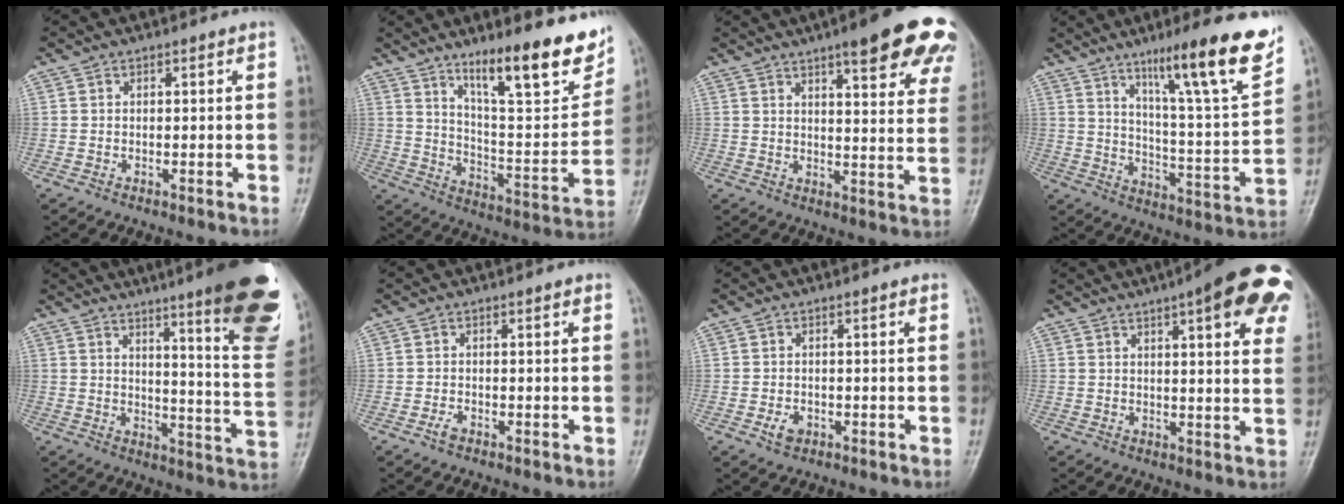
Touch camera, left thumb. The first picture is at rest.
{"total": 20.0, "force": [12.9, 4.5, 14.6], "torque": [-0.175, -0.071, 0.208]}
{"total": 19.7, "force": [12.3, 4.7, 14.6], "torque": [-0.157, -0.037, 0.144]}
{"total": 19.8, "force": [12.4, 2.0, 15.4], "torque": [-0.204, -0.060, 0.192]}
{"total": 23.7, "force": [14.6, 3.5, 18.4], "torque": [-0.210, -0.079, 0.187]}
{"total": 1.3, "force": [-0.8, 0.7, 0.8], "torque": [-0.018, 0.004, -0.017]}
{"total": 2.4, "force": [-1.0, 1.7, 1.4], "torque": [-0.021, 0.003, -0.014]}
{"total": 20.3, "force": [10.1, 5.5, 16.7], "torque": [-0.194, -0.010, 0.117]}